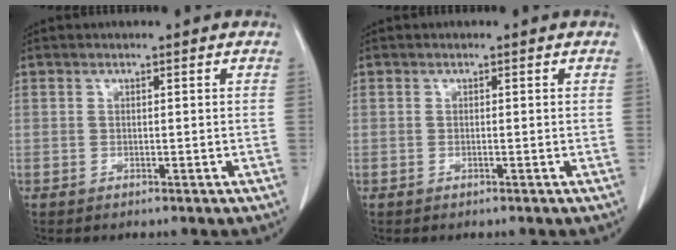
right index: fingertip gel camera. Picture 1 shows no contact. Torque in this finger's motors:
{"motor_torque": [-0.12, 0.07, -0.01, 0.00]}